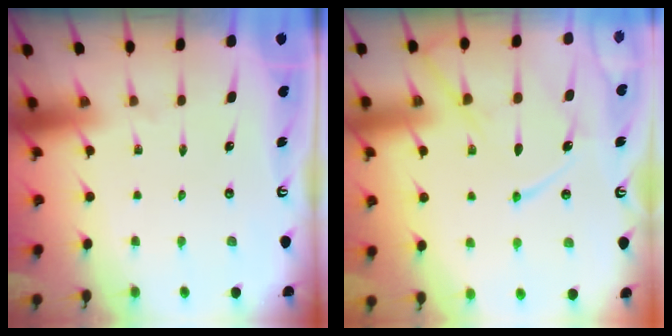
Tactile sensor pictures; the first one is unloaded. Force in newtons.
{"total": 13.5, "press": 13.4, "slide": 1.6}